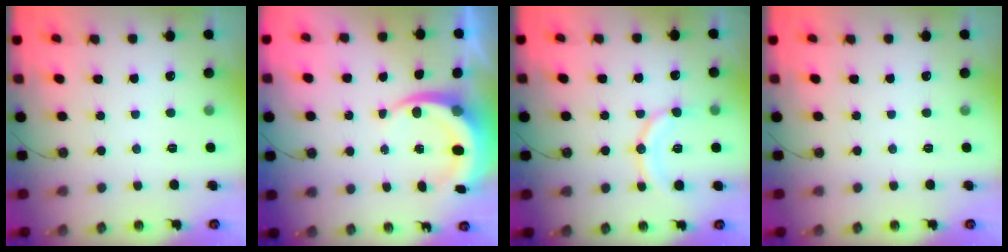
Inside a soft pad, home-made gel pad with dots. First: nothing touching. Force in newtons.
{"total": 7.8, "press": 7.5, "slide": 2.3}
{"total": 13.3, "press": 13.1, "slide": 2.5}
{"total": 0.0}